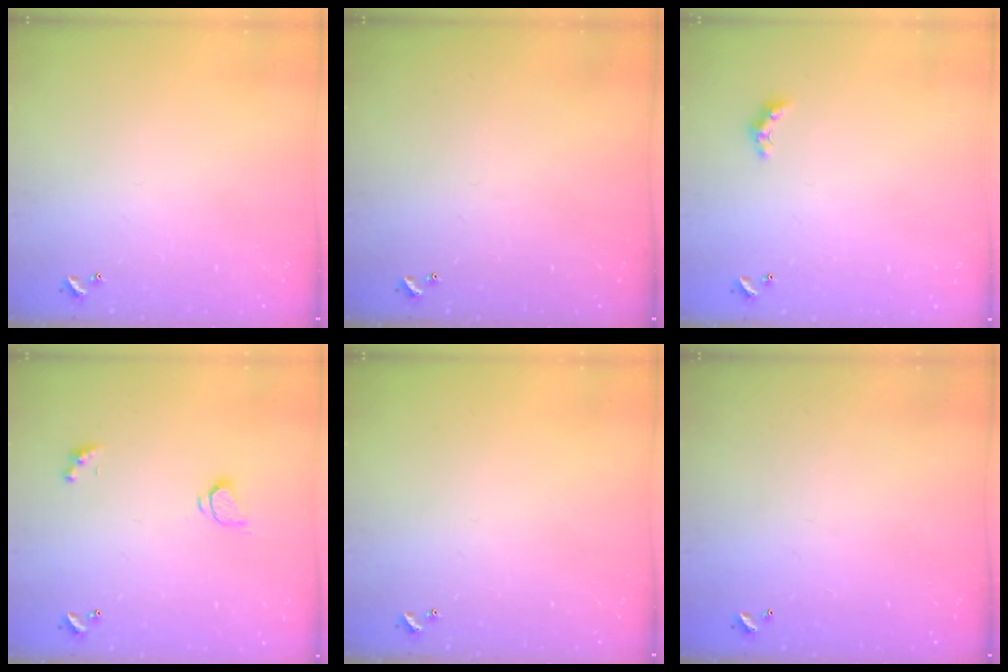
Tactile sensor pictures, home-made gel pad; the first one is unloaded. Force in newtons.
{"total": 0.0}
{"total": 2.0, "press": 1.9, "slide": 0.6}
{"total": 1.6, "press": 1.5, "slide": 0.5}
{"total": 0.0}
{"total": 2.8, "press": 2.8, "slide": 0.1}